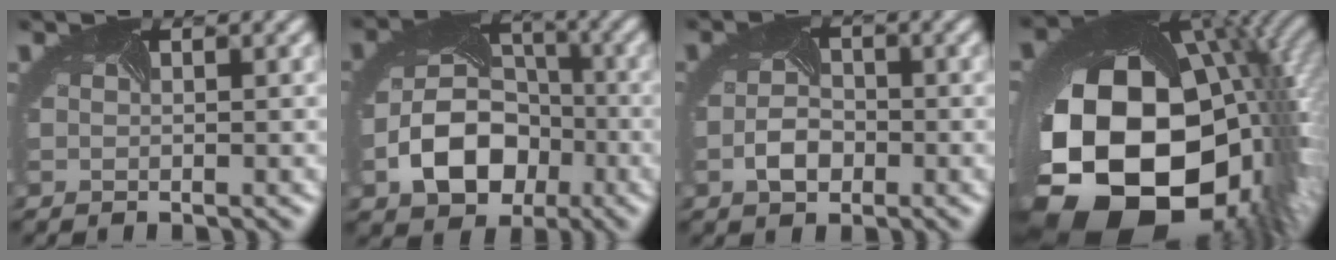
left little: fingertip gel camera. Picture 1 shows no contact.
{"total": 7.6, "force": [-2.9, 5.4, 4.5], "torque": [-0.089, -0.016, -0.048]}
{"total": 2.7, "force": [-1.1, 1.7, 1.8], "torque": [-0.042, -0.004, -0.022]}
{"total": 22.1, "force": [-3.9, 15.0, 15.8], "torque": [-0.316, -0.085, -0.032]}